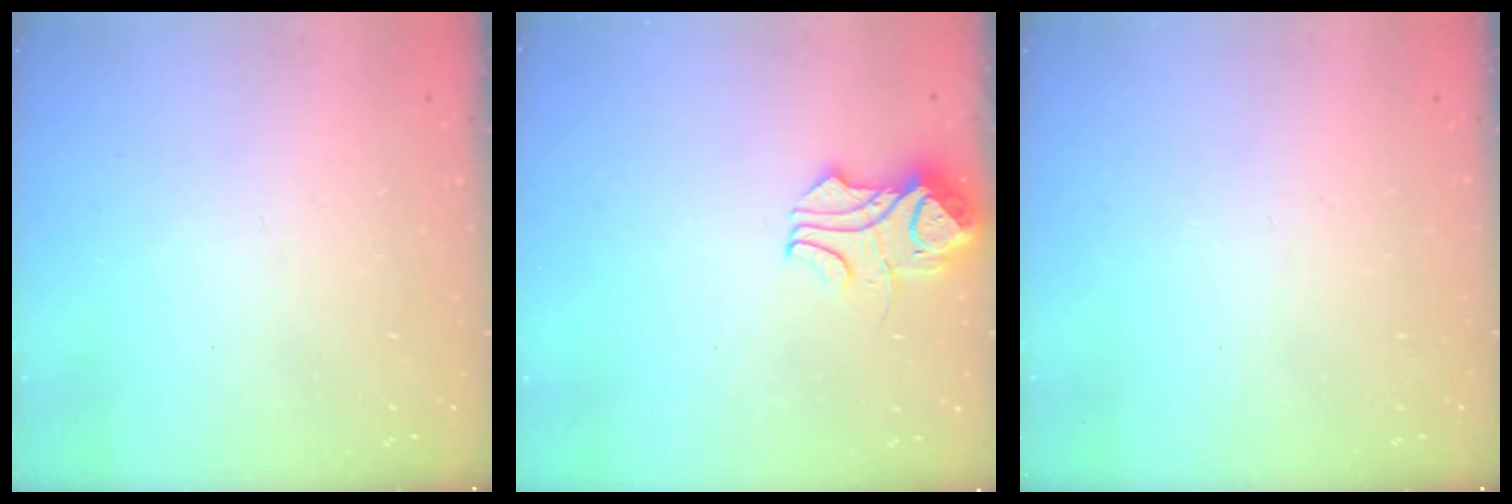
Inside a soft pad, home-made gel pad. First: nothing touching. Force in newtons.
{"total": 4.2, "press": 4.2, "slide": 0.4}
{"total": 0.0}